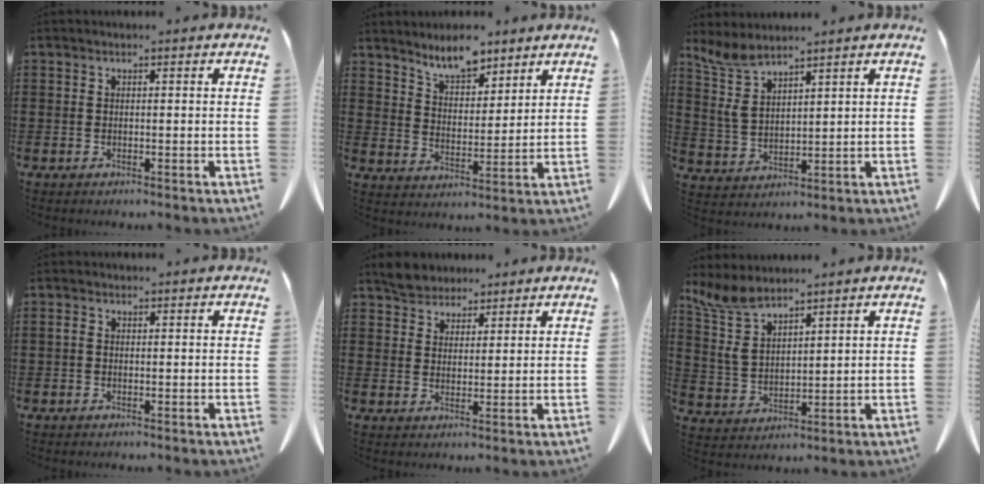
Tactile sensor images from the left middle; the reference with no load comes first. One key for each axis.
{"total": 6.2, "fx": 5.7, "fy": 1.7, "fz": 1.9, "tx": -0.048, "ty": -0.022, "tz": 0.105}
{"total": 6.3, "fx": 4.0, "fy": 2.9, "fz": 3.9, "tx": -0.097, "ty": -0.009, "tz": 0.073}
{"total": 1.0, "fx": -0.1, "fy": 0.6, "fz": 0.8, "tx": -0.018, "ty": 0.000, "tz": -0.002}
{"total": 4.0, "fx": 3.6, "fy": 1.7, "fz": 0.3, "tx": -0.021, "ty": -0.001, "tz": 0.069}
{"total": 7.3, "fx": 4.9, "fy": 3.3, "fz": 4.3, "tx": -0.115, "ty": -0.016, "tz": 0.088}